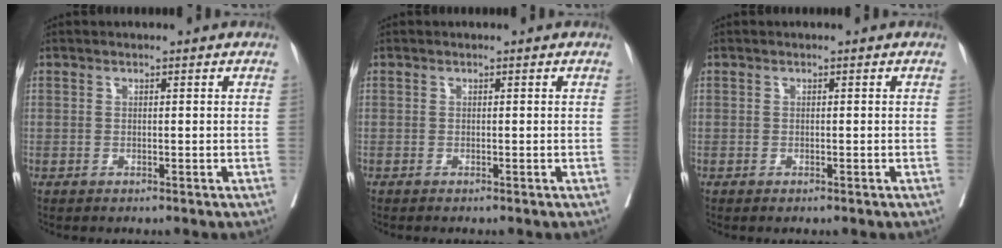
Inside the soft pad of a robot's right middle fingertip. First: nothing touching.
{"total": 0.0}
{"total": 0.5, "force": [-0.4, 0.1, 0.3], "torque": [-0.011, -0.003, -0.005]}